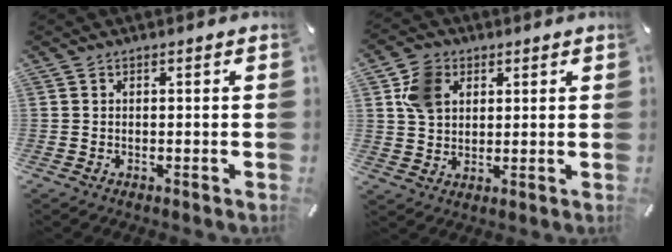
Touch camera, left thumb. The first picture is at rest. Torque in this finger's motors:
{"motor_torque": [0.35, -0.29, -0.03, -0.18, -0.04]}